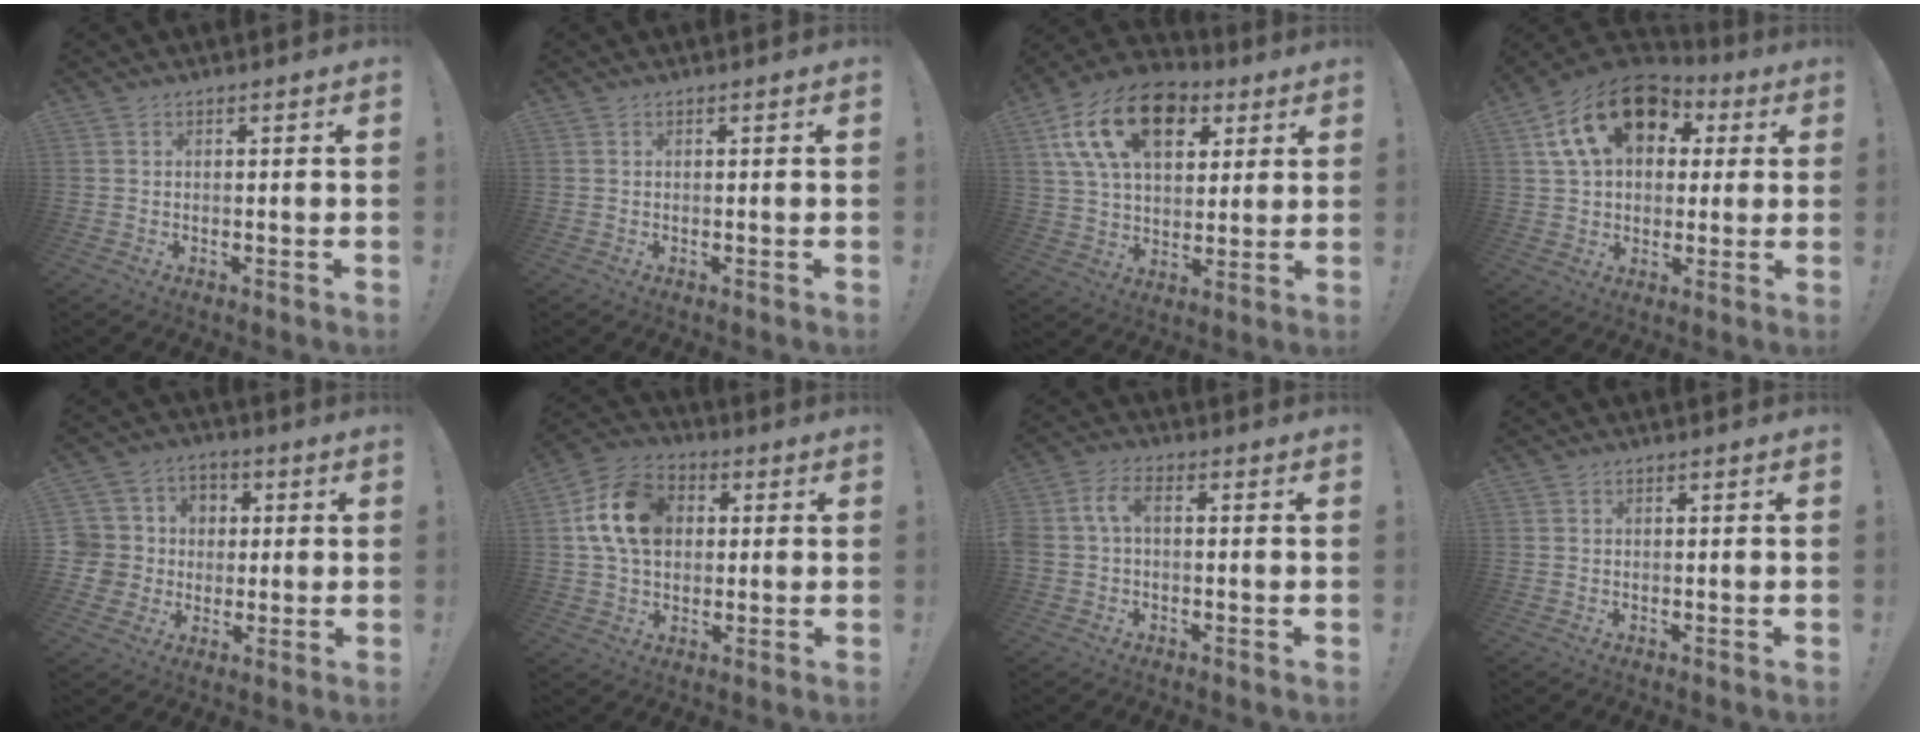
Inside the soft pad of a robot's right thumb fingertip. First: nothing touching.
{"total": 0.0}
{"total": 20.3, "force": [8.8, 12.7, 13.2], "torque": [-0.220, -0.030, 0.158]}
{"total": 18.9, "force": [7.8, 12.7, 11.6], "torque": [-0.192, -0.020, 0.141]}
{"total": 10.2, "force": [0.1, 9.9, 2.6], "torque": [-0.042, 0.004, 0.011]}
{"total": 15.8, "force": [3.3, 11.6, 10.2], "torque": [-0.169, 0.004, 0.068]}
{"total": 5.5, "force": [0.0, 3.2, 4.5], "torque": [-0.106, 0.010, -0.003]}
{"total": 0.0}